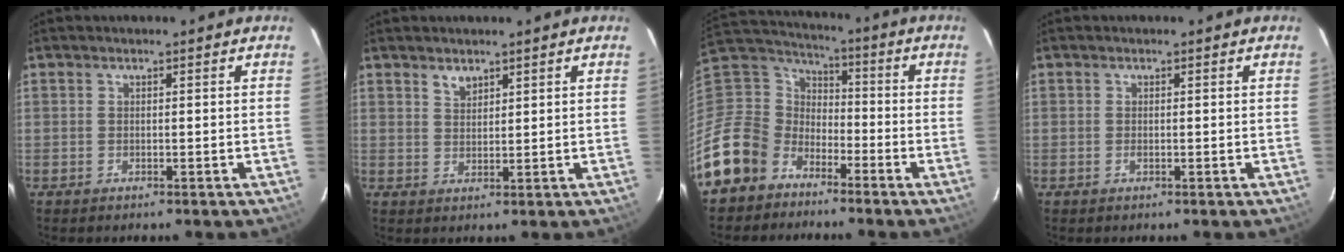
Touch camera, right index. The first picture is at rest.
{"total": 2.3, "force": [1.8, 1.2, 0.9], "torque": [-0.012, 0.002, 0.033]}
{"total": 14.2, "force": [-9.0, 10.6, 2.9], "torque": [-0.100, 0.036, -0.172]}
{"total": 0.6, "force": [-0.2, 0.3, 0.5], "torque": [-0.012, -0.002, -0.004]}